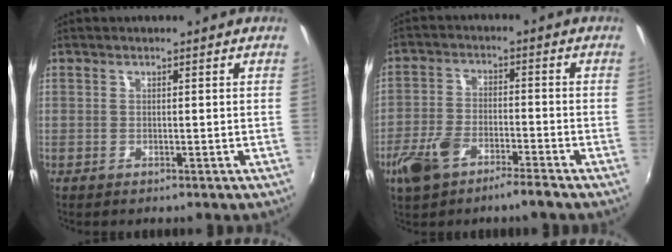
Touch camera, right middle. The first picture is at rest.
{"total": 8.6, "force": [-6.1, 1.0, 6.0], "torque": [-0.137, -0.009, -0.117]}